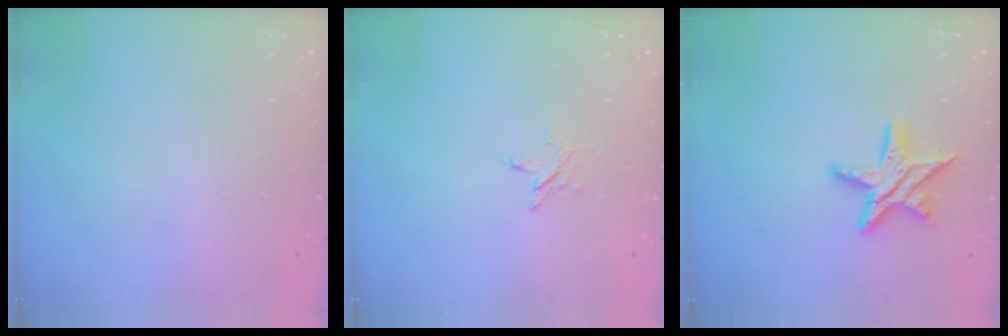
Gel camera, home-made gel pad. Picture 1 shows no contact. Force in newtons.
{"total": 2.8, "press": 2.8, "slide": 0.3}
{"total": 11.6, "press": 11.5, "slide": 0.7}